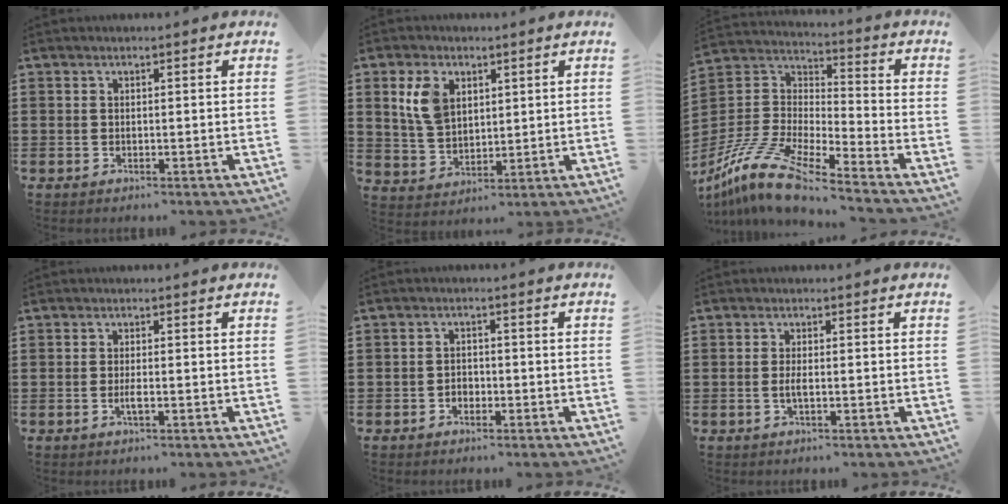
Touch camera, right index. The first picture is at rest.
{"total": 6.8, "force": [2.7, 4.4, 4.5], "torque": [-0.117, 0.008, 0.046]}
{"total": 12.3, "force": [-10.5, 1.8, 6.2], "torque": [-0.154, 0.011, -0.218]}
{"total": 2.0, "force": [-0.7, 0.3, 1.8], "torque": [-0.048, -0.005, -0.017]}
{"total": 1.6, "force": [-0.9, 1.2, 0.7], "torque": [-0.016, 0.000, -0.019]}
{"total": 1.8, "force": [-0.5, 0.3, 1.7], "torque": [-0.038, -0.004, -0.010]}